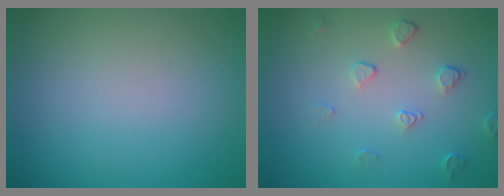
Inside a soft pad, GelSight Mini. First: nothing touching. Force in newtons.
{"total": 1.6, "press": 1.1, "slide": 1.2}